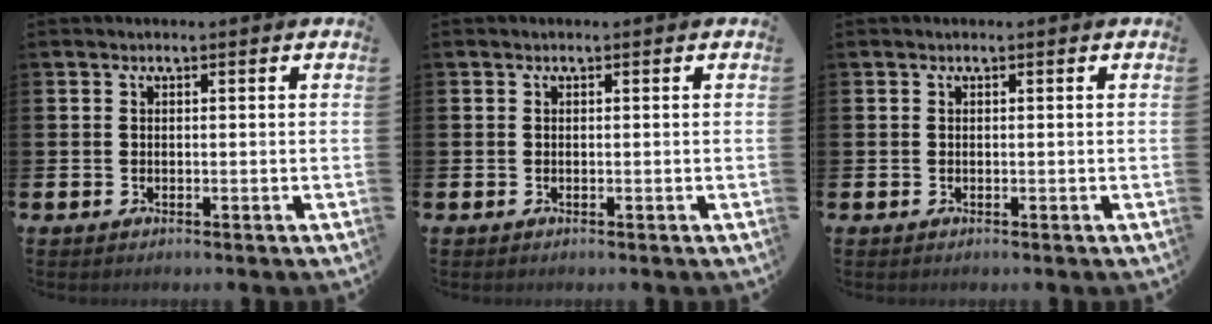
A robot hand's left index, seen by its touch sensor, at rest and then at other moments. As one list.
[{"total": 0.0}, {"total": 0.0}]